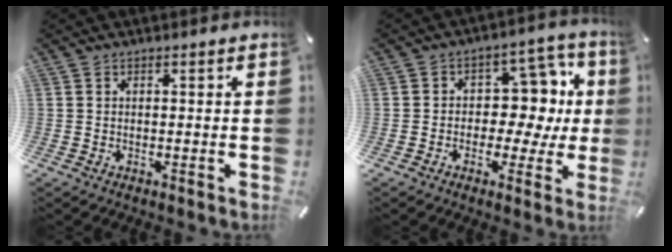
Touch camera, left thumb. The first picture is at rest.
{"total": 11.7, "force": [1.2, 8.9, 7.5], "torque": [-0.081, -0.016, 0.023]}